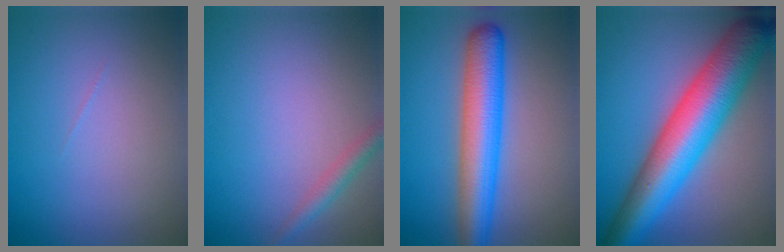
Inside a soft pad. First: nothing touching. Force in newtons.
{"total": 1.7, "press": 1.7, "slide": 0.1}
{"total": 7.3, "press": 7.3, "slide": 0.1}
{"total": 11.8, "press": 11.7, "slide": 0.2}